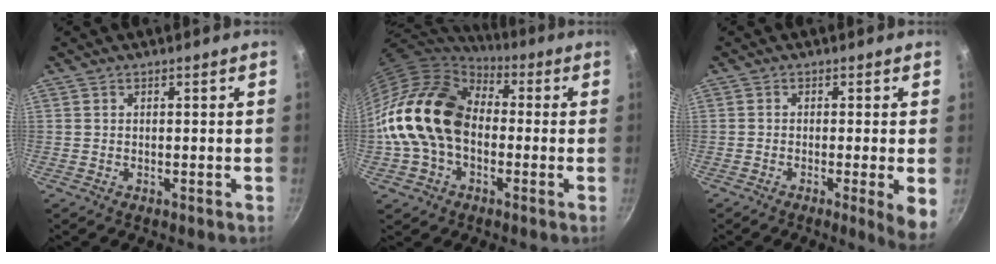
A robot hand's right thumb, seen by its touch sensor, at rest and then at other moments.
{"total": 19.0, "force": [-0.9, 13.9, 13.0], "torque": [-0.220, 0.045, -0.029]}
{"total": 5.6, "force": [-1.2, 0.4, 5.4], "torque": [-0.072, -0.006, -0.019]}